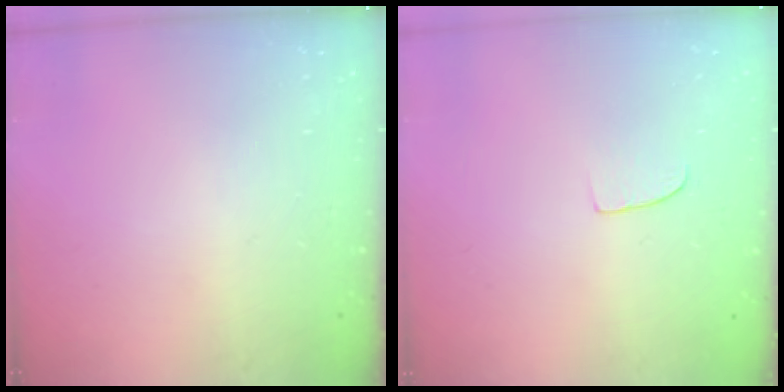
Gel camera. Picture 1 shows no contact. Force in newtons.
{"total": 4.2, "press": 4.2, "slide": 0.3}